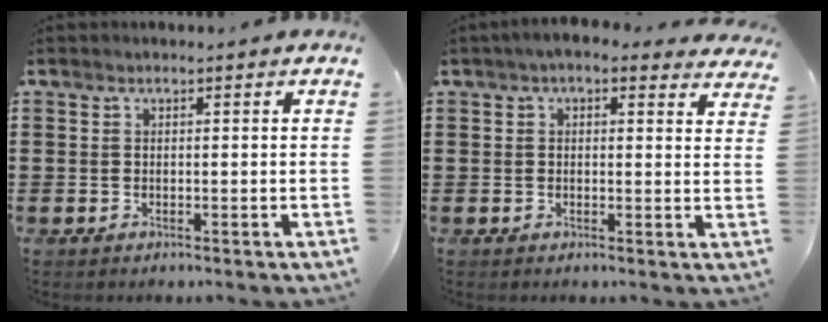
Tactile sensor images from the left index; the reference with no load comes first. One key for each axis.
{"total": 2.8, "fx": 2.2, "fy": 1.1, "fz": 1.5, "tx": -0.037, "ty": -0.002, "tz": 0.039}